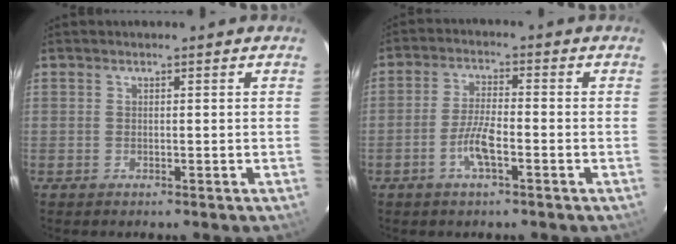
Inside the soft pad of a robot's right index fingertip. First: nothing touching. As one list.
[{"total": 5.4, "force": [-2.3, 1.0, 4.8], "torque": [-0.097, 0.002, -0.045]}]